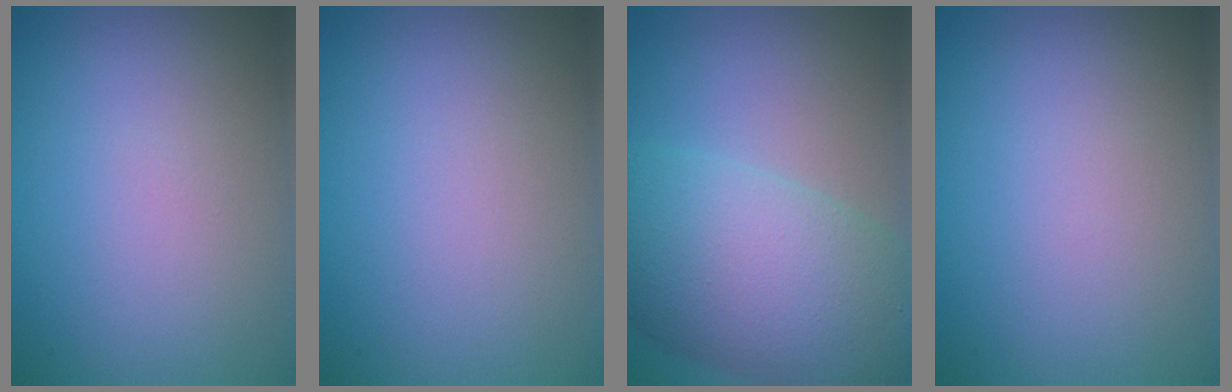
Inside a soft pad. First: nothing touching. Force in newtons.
{"total": 0.0}
{"total": 9.9, "press": 9.9, "slide": 0.3}
{"total": 0.0}